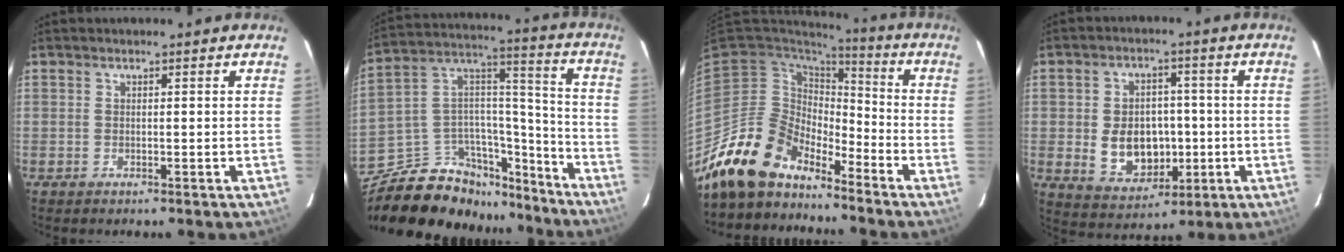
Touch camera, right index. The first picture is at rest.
{"total": 23.1, "force": [-17.6, 11.2, 10.0], "torque": [-0.201, 0.071, -0.260]}
{"total": 14.0, "force": [-12.1, 5.9, 3.6], "torque": [-0.080, 0.017, -0.230]}
{"total": 10.3, "force": [-1.4, 7.9, 6.5], "torque": [-0.139, 0.003, -0.002]}